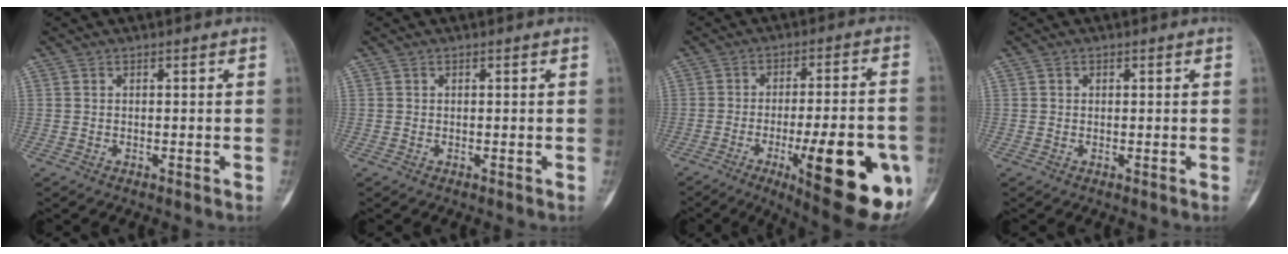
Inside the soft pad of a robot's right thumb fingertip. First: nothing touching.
{"total": 0.0}
{"total": 23.3, "force": [-8.0, 6.3, 21.0], "torque": [-0.237, 0.004, -0.096]}
{"total": 0.6, "force": [0.2, 0.6, 0.2], "torque": [0.000, 0.001, 0.003]}